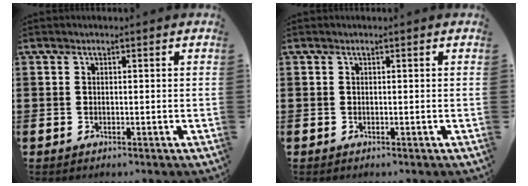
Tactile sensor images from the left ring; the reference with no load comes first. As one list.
[{"total": 0.0}]